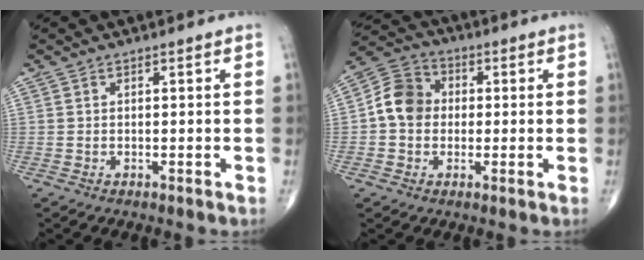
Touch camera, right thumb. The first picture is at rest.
{"total": 8.4, "force": [0.1, 7.1, 4.5], "torque": [-0.067, 0.024, -0.013]}